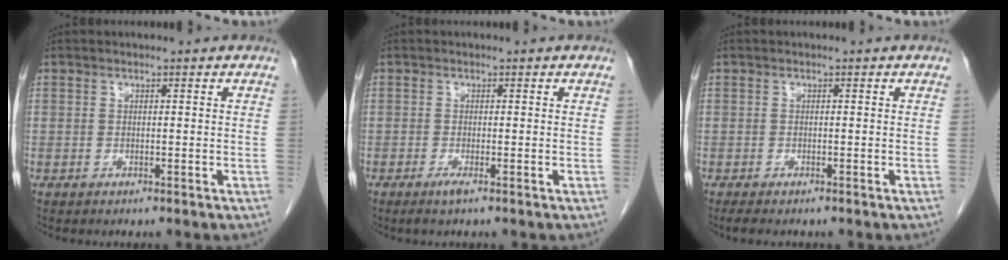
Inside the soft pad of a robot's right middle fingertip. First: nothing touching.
{"total": 1.3, "force": [-0.8, -0.1, 1.0], "torque": [-0.021, -0.004, -0.017]}
{"total": 2.4, "force": [-1.9, 0.7, 1.3], "torque": [-0.024, -0.007, -0.023]}